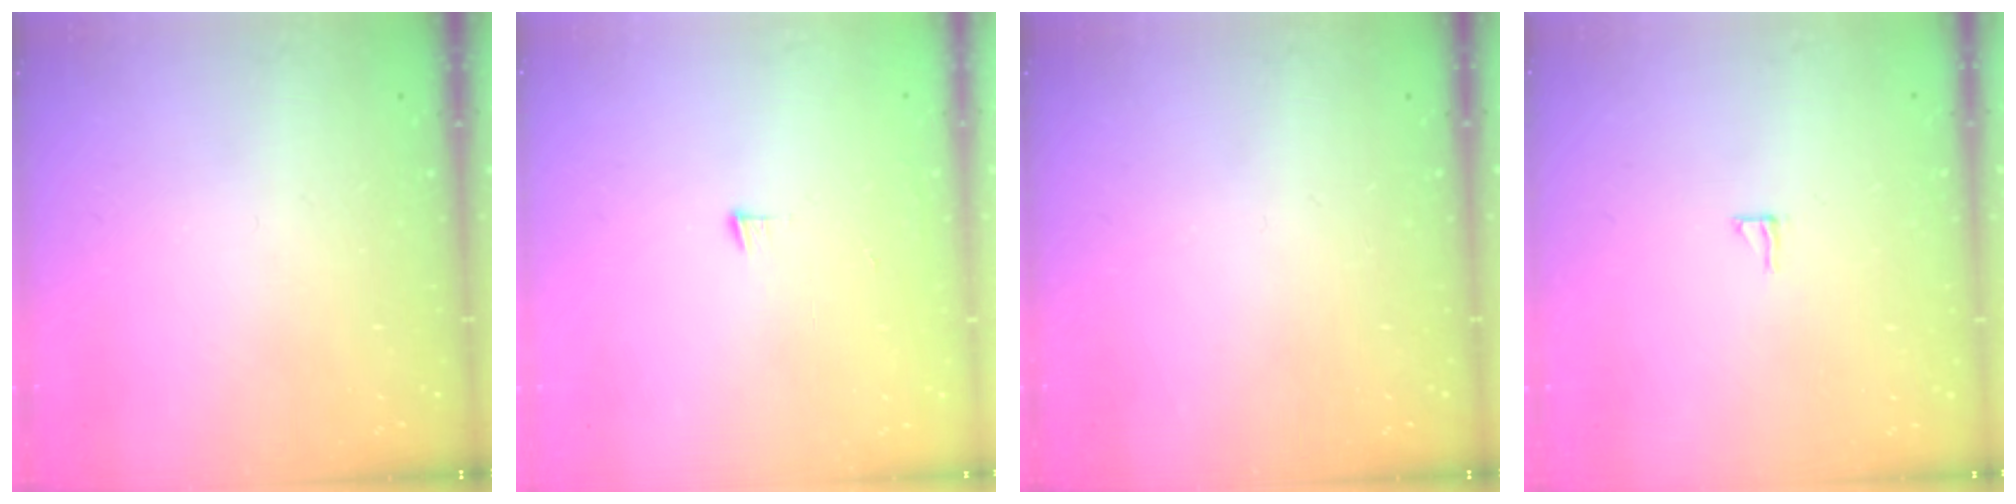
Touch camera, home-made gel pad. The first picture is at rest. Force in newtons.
{"total": 3.6, "press": 3.6, "slide": 0.5}
{"total": 0.0}
{"total": 4.3, "press": 4.3, "slide": 0.3}